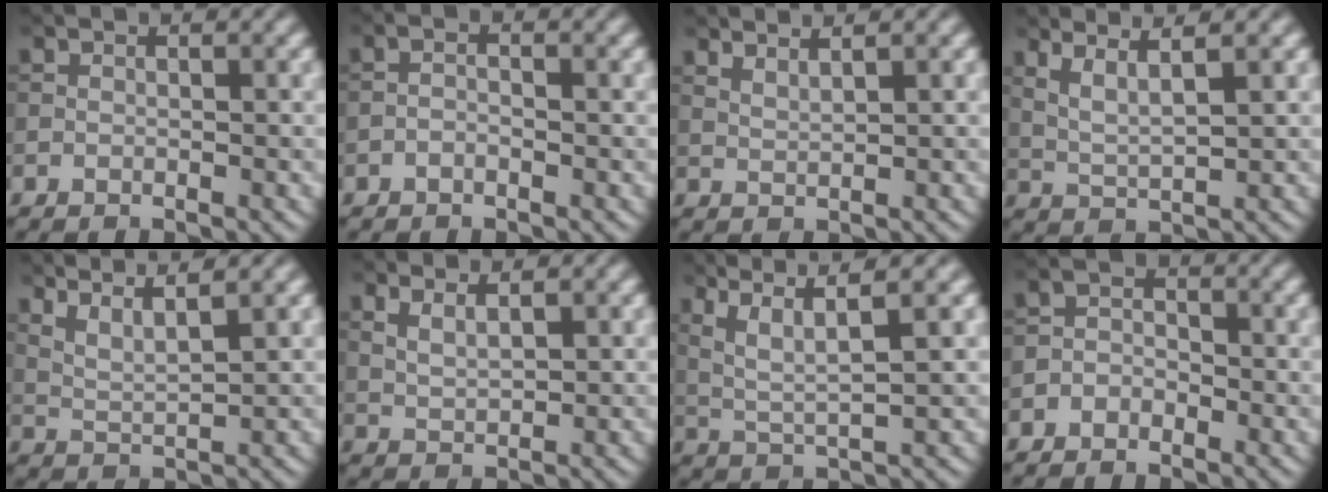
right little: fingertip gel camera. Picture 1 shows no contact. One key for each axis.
{"total": 1.0, "fx": -0.6, "fy": 0.3, "fz": 0.8, "tx": -0.018, "ty": 0.003, "tz": -0.014}
{"total": 1.9, "fx": 1.6, "fy": 0.3, "fz": 0.9, "tx": -0.016, "ty": 0.001, "tz": 0.027}
{"total": 3.4, "fx": 2.1, "fy": 0.6, "fz": 2.6, "tx": -0.051, "ty": 0.005, "tz": 0.040}
{"total": 4.8, "fx": 3.8, "fy": 0.9, "fz": 2.7, "tx": -0.043, "ty": 0.011, "tz": 0.055}
{"total": 2.0, "fx": 1.2, "fy": 0.7, "fz": 1.4, "tx": -0.031, "ty": -0.004, "tz": 0.026}
{"total": 5.8, "fx": 3.4, "fy": 1.0, "fz": 4.6, "tx": -0.096, "ty": 0.010, "tz": 0.066}
{"total": 1.8, "fx": -1.1, "fy": 1.2, "fz": 0.6, "tx": -0.009, "ty": 0.008, "tz": -0.028}